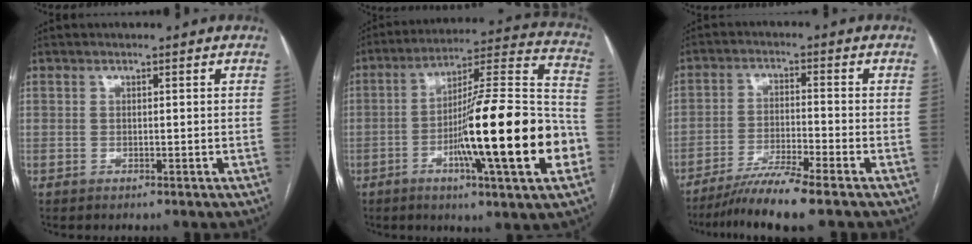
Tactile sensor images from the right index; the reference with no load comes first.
{"total": 23.8, "force": [-6.8, 1.2, 22.8], "torque": [-0.321, -0.003, -0.108]}
{"total": 7.6, "force": [-6.2, -1.2, 4.2], "torque": [-0.072, -0.029, -0.113]}